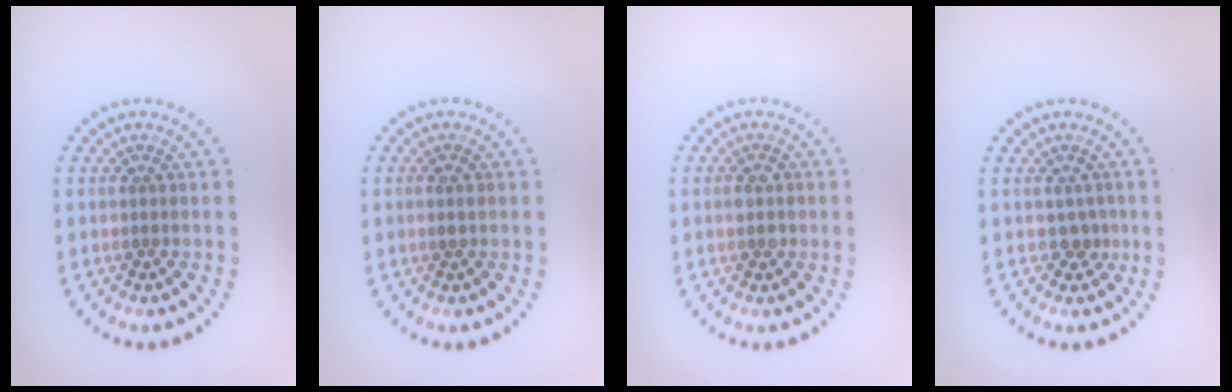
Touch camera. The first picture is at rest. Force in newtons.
{"total": 0.9, "press": 0.9, "slide": 0.1}
{"total": 1.4, "press": 1.4, "slide": 0.2}
{"total": 1.2, "press": 1.0, "slide": 0.5}